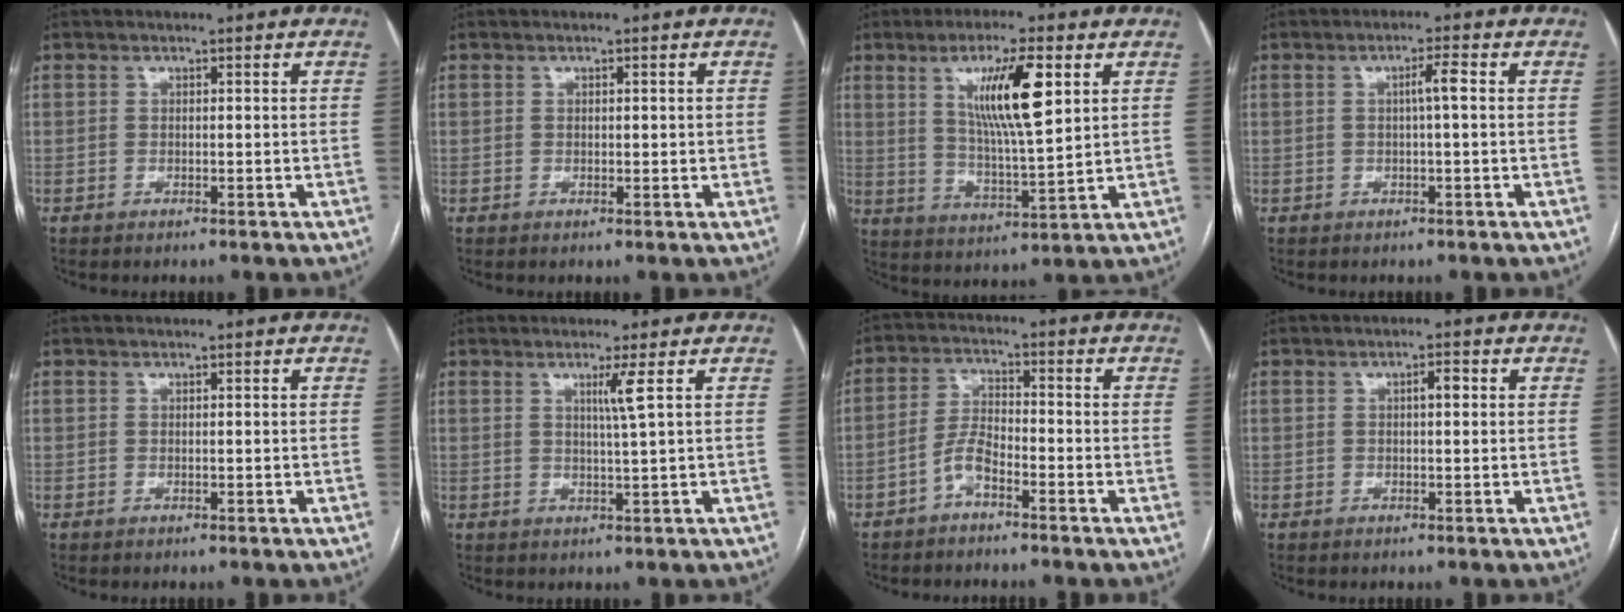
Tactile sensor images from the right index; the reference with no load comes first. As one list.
[{"total": 0.8, "force": [0.2, 0.4, 0.6], "torque": [-0.007, 0.000, 0.004]}, {"total": 11.4, "force": [4.3, 1.2, 10.5], "torque": [-0.187, -0.002, 0.079]}, {"total": 2.4, "force": [0.2, -0.1, 2.4], "torque": [-0.039, 0.006, 0.004]}, {"total": 0.0}, {"total": 2.4, "force": [1.0, -1.0, 1.9], "torque": [-0.036, -0.006, 0.023]}, {"total": 4.2, "force": [-2.7, 1.0, 3.0], "torque": [-0.065, 0.009, -0.056]}, {"total": 1.7, "force": [0.4, 0.5, 1.6], "torque": [-0.022, 0.007, 0.006]}]